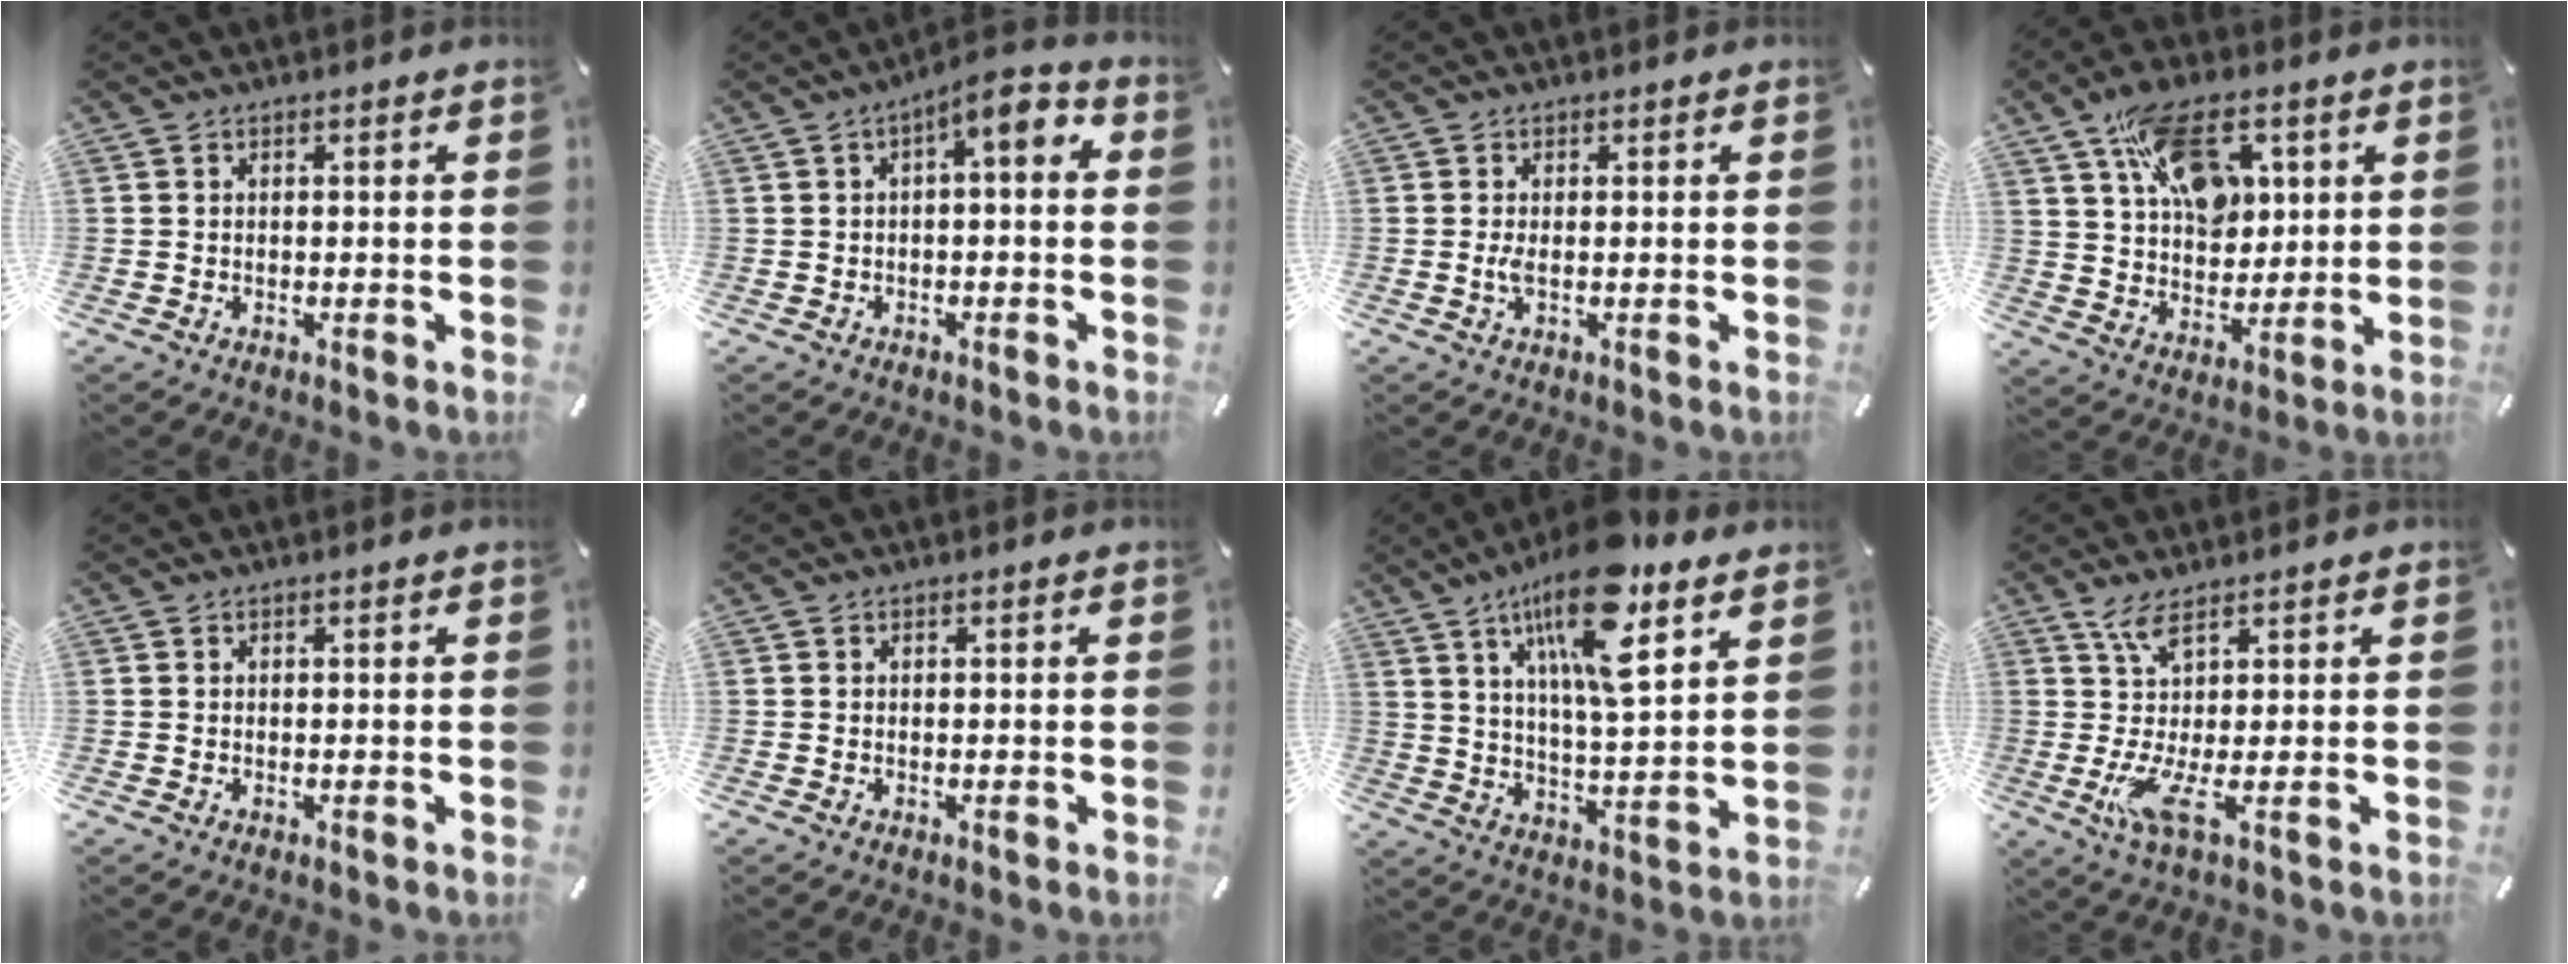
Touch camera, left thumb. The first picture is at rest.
{"total": 5.7, "force": [0.6, 2.0, 5.3], "torque": [-0.085, -0.001, 0.005]}
{"total": 2.0, "force": [-0.1, 0.5, 1.9], "torque": [-0.044, -0.006, -0.005]}
{"total": 16.0, "force": [7.1, 10.3, 9.9], "torque": [-0.164, -0.011, 0.132]}
{"total": 0.0}
{"total": 0.0}
{"total": 17.7, "force": [10.8, 5.0, 13.1], "torque": [-0.236, -0.037, 0.174]}
{"total": 9.1, "force": [0.9, 1.4, 8.9], "torque": [-0.192, -0.026, 0.017]}